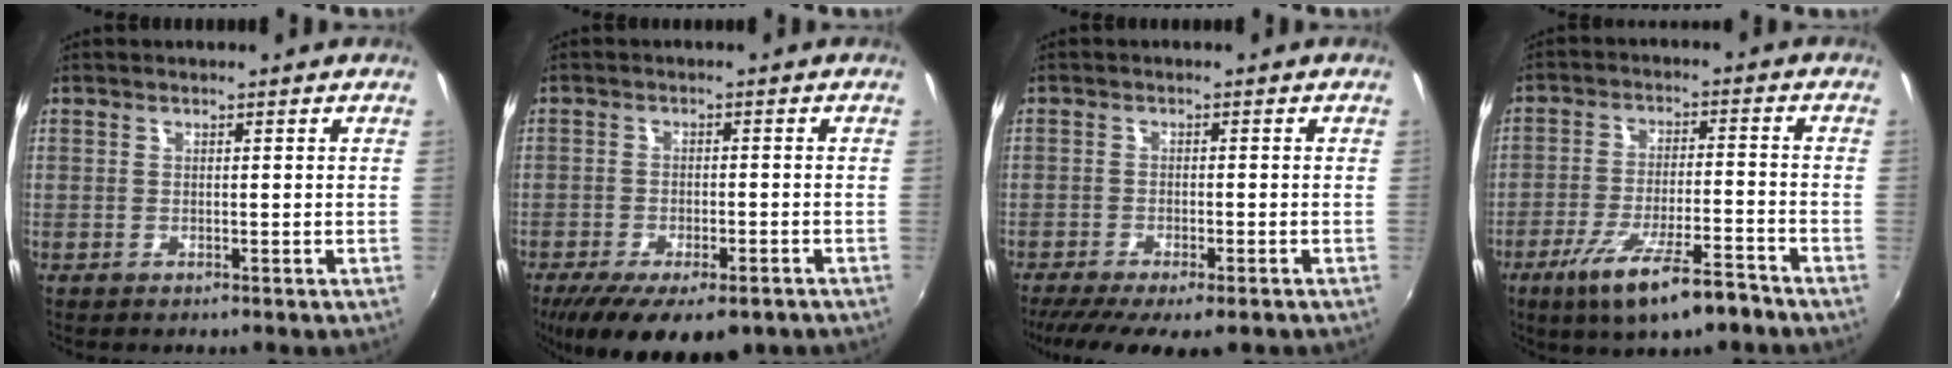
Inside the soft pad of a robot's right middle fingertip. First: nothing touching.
{"total": 14.2, "force": [-9.6, 5.3, 9.0], "torque": [-0.183, -0.048, -0.144]}
{"total": 10.6, "force": [-7.9, 2.5, 6.6], "torque": [-0.139, -0.045, -0.125]}
{"total": 12.0, "force": [-8.0, 2.1, 8.6], "torque": [-0.174, -0.026, -0.134]}